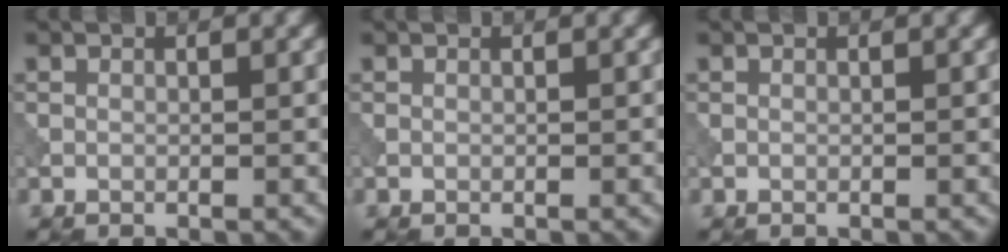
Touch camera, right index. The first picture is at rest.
{"total": 0.0}
{"total": 0.0}